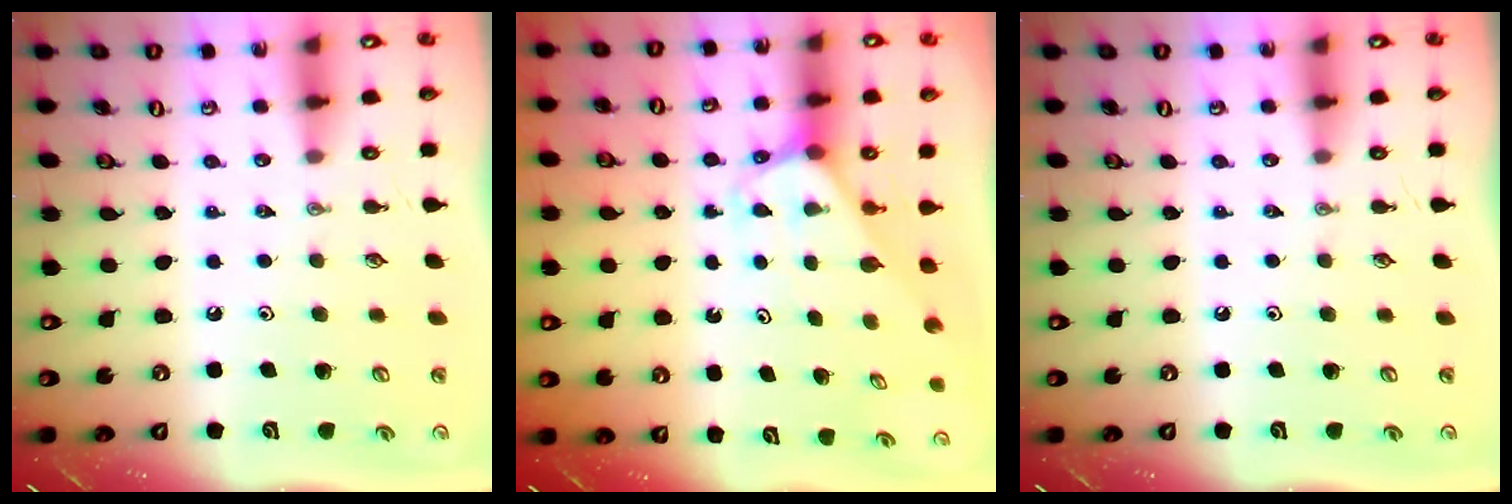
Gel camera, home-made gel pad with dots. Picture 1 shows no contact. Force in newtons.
{"total": 2.4, "press": 2.4, "slide": 0.2}
{"total": 0.0}